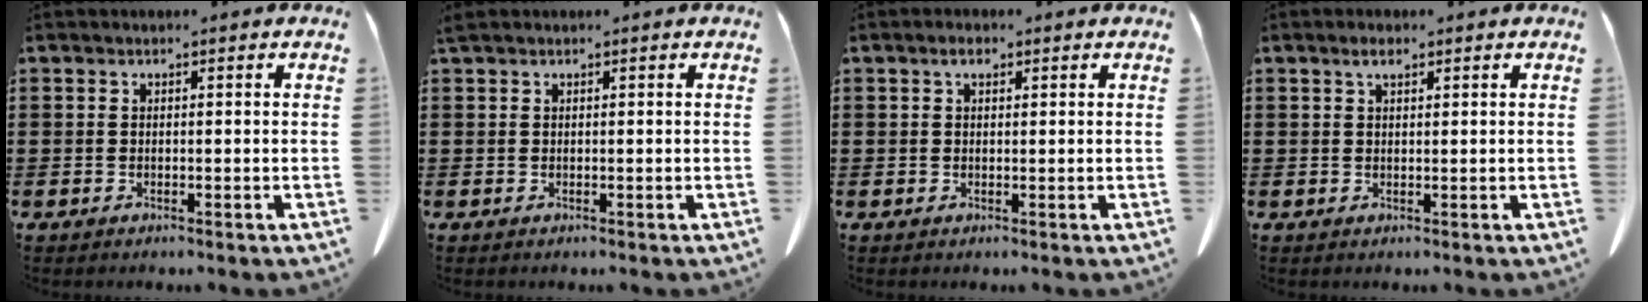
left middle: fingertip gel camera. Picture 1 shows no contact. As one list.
[{"total": 0.5, "force": [0.5, 0.0, 0.3], "torque": [-0.008, 0.000, 0.009]}, {"total": 1.6, "force": [0.8, 0.8, 1.1], "torque": [-0.018, 0.002, 0.012]}, {"total": 1.8, "force": [1.0, 0.6, 1.4], "torque": [-0.022, 0.000, 0.016]}]